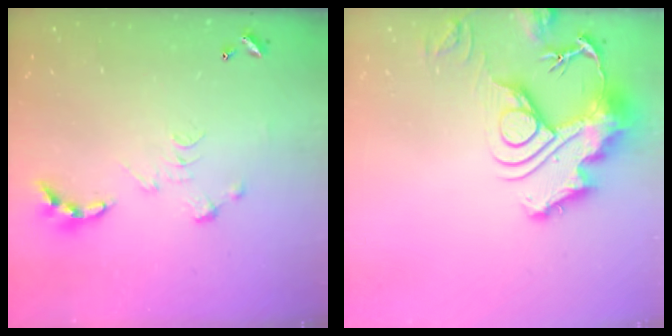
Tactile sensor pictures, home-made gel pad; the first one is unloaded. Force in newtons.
{"total": 17.0, "press": 16.9, "slide": 1.8}